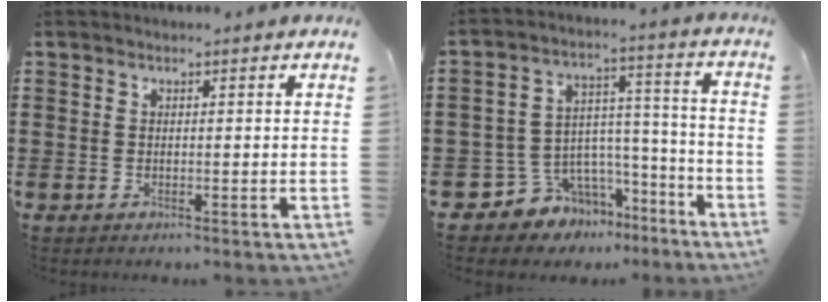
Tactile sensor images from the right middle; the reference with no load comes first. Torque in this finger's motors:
{"motor_torque": [2.14, 0.00, 0.07, 0.04]}